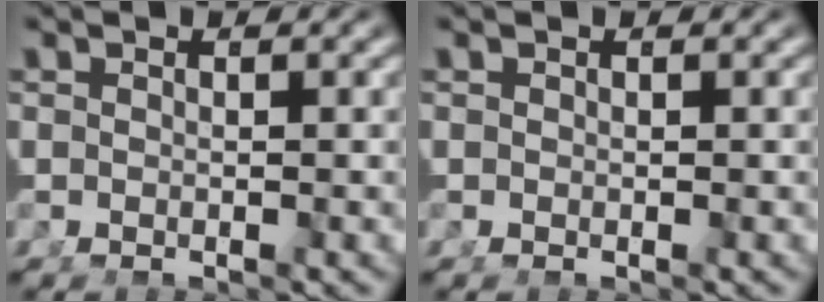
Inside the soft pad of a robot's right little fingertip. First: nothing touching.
{"total": 0.0}